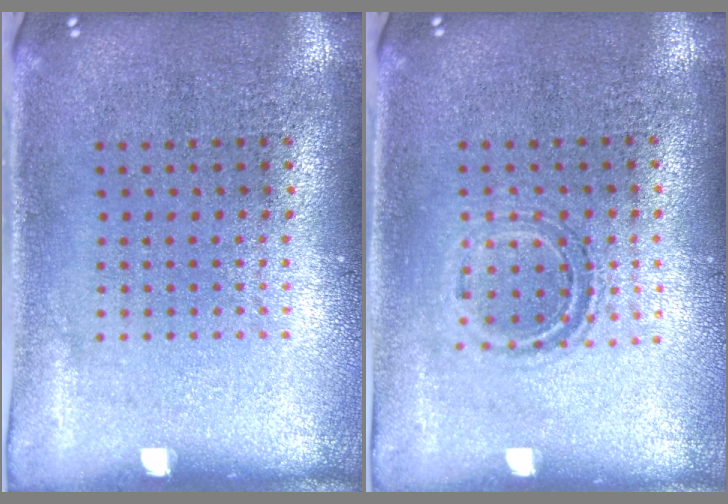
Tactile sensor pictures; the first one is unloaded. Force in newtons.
{"total": 1.1, "press": 0.9, "slide": 0.6}